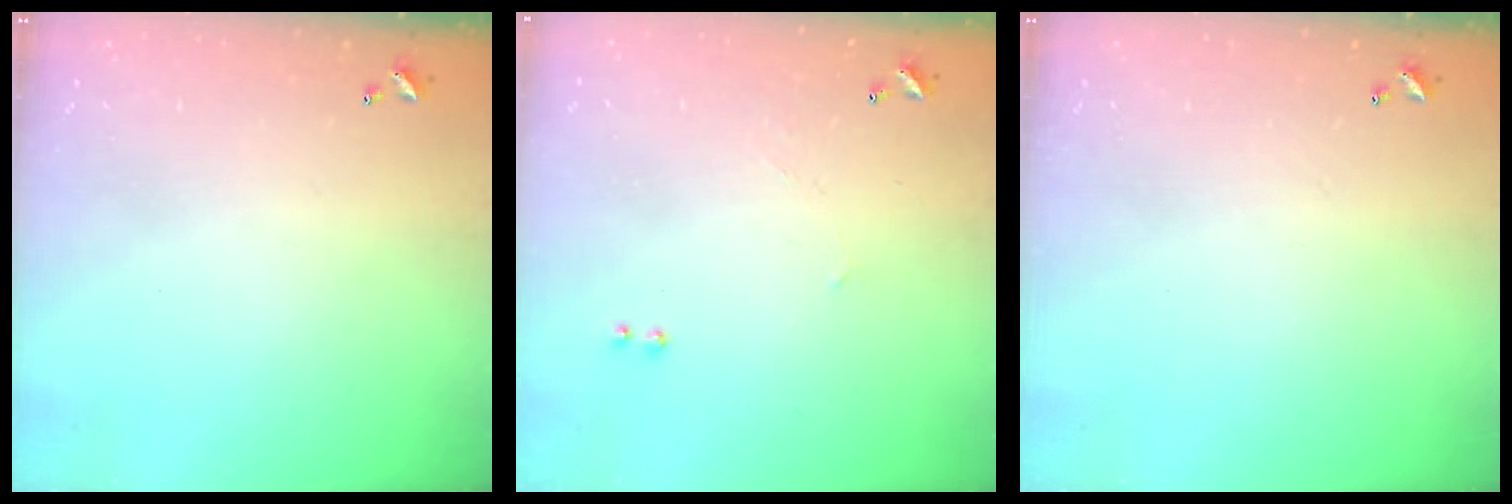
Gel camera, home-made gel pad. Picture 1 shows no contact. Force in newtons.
{"total": 1.4, "press": 1.3, "slide": 0.5}
{"total": 0.0}